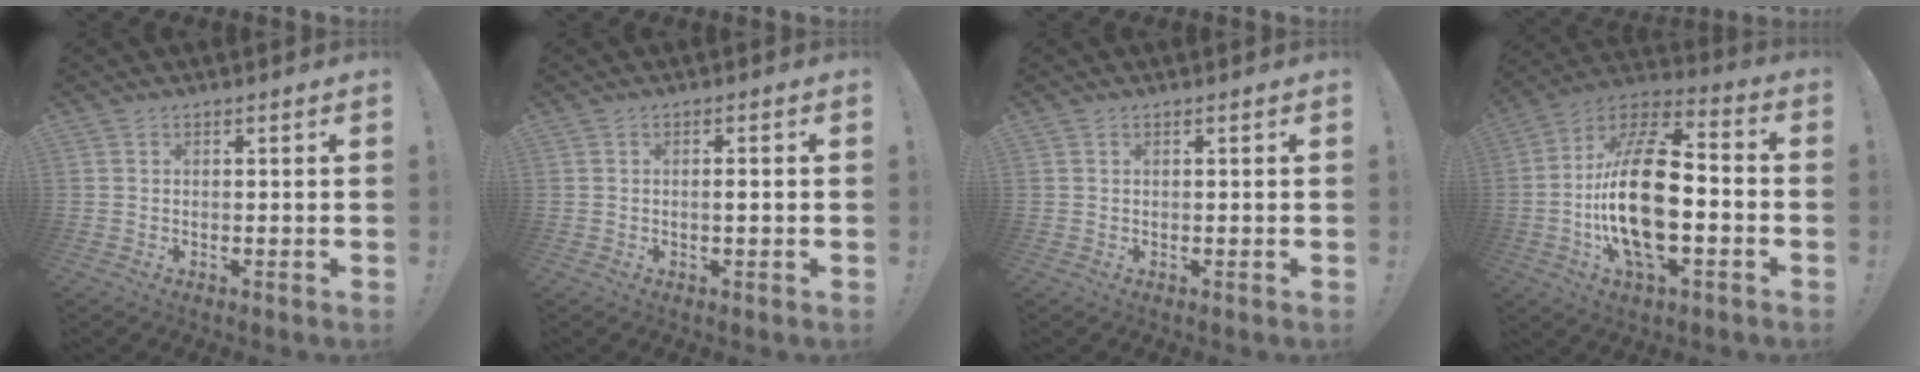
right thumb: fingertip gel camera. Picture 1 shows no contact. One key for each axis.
{"total": 1.6, "fx": -0.2, "fy": 0.0, "fz": 1.6, "tx": -0.025, "ty": 0.000, "tz": -0.007}
{"total": 0.0}
{"total": 24.3, "fx": -3.7, "fy": 11.5, "fz": 21.1, "tx": -0.408, "ty": 0.016, "tz": -0.063}